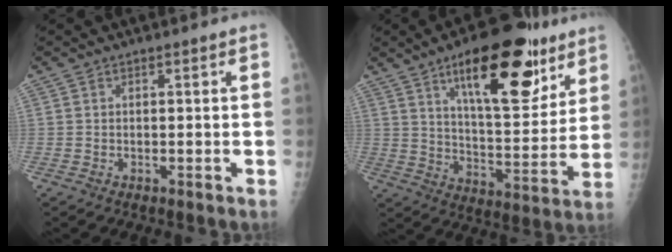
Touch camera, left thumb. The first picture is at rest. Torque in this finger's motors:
{"motor_torque": [2.13, 1.93, 1.42, -1.06, 0.41]}